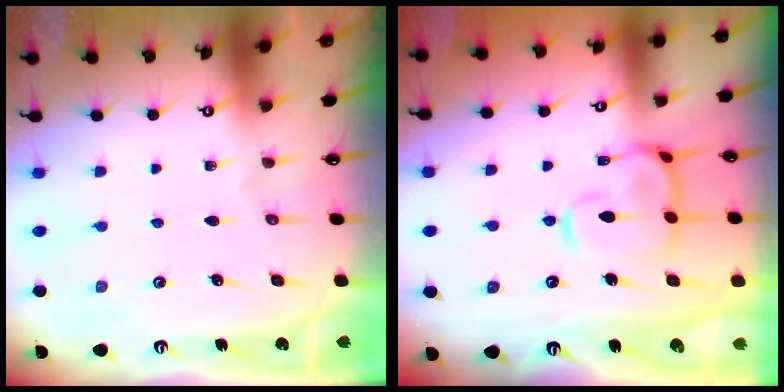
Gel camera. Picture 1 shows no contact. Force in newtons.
{"total": 7.8, "press": 7.7, "slide": 1.3}